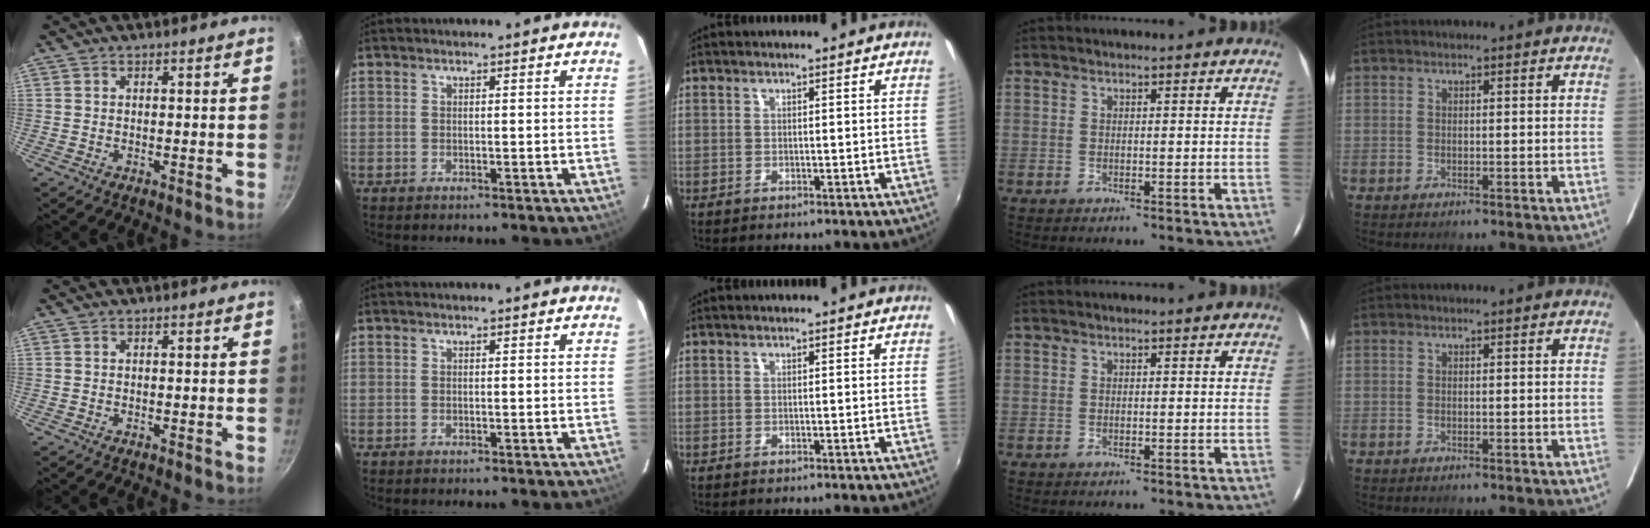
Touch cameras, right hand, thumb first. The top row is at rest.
{}